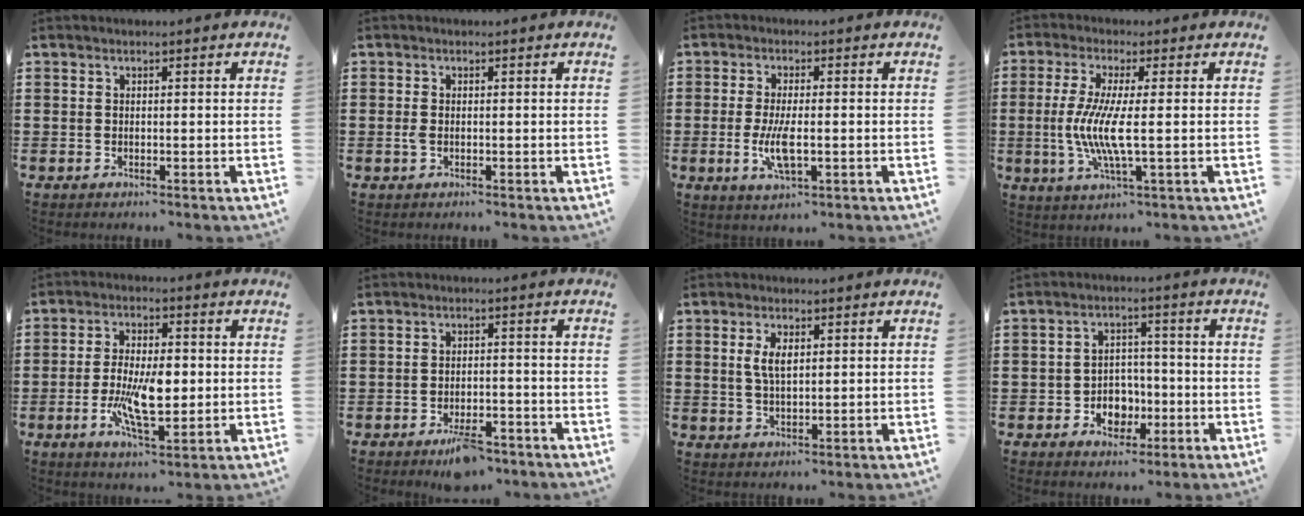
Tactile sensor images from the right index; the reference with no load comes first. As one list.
[{"total": 1.1, "force": [-0.2, 0.5, 1.0], "torque": [-0.026, -0.002, -0.007]}, {"total": 5.7, "force": [-1.2, 1.8, 5.3], "torque": [-0.118, -0.009, -0.027]}, {"total": 7.3, "force": [-0.7, 0.5, 7.3], "torque": [-0.158, -0.018, -0.022]}, {"total": 9.3, "force": [-1.4, 3.6, 8.5], "torque": [-0.176, -0.005, -0.027]}, {"total": 4.0, "force": [-3.2, 1.3, 2.0], "torque": [-0.031, 0.010, -0.059]}, {"total": 3.6, "force": [1.0, 1.5, 3.2], "torque": [-0.066, 0.006, 0.016]}, {"total": 4.7, "force": [-1.8, 3.8, 2.1], "torque": [-0.037, 0.006, -0.034]}]